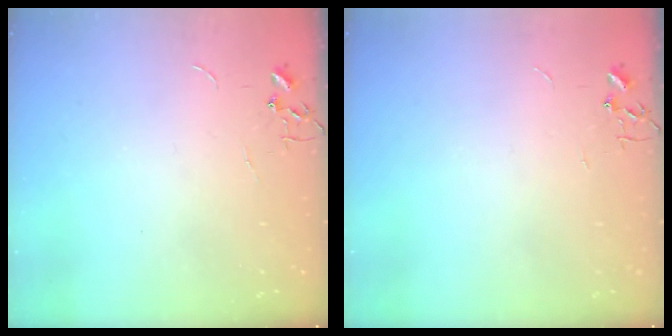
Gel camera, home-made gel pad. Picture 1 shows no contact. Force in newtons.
{"total": 0.0}